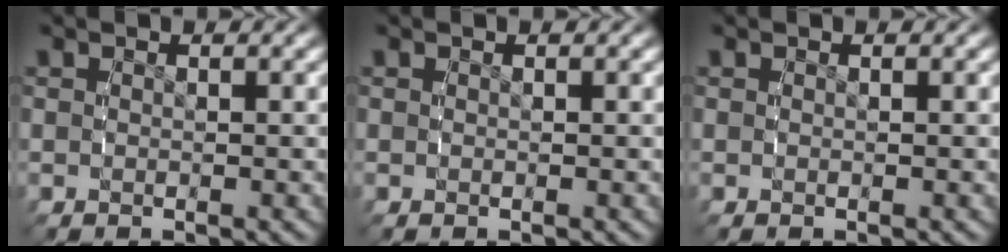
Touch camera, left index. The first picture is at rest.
{"total": 0.0}
{"total": 0.0}